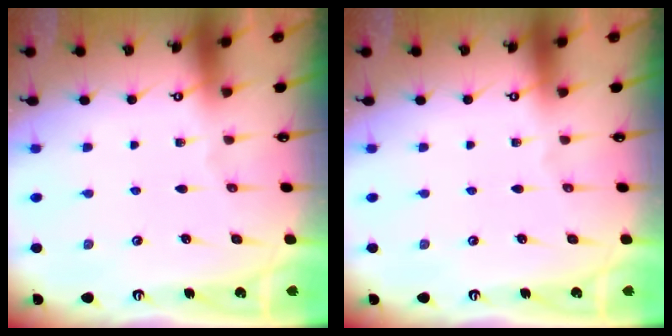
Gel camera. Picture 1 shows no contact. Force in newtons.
{"total": 0.0}